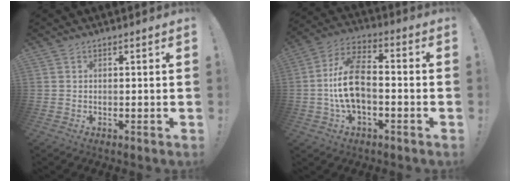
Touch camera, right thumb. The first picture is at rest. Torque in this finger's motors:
{"motor_torque": [1.87, 1.57, 0.21, 0.00, 0.34]}